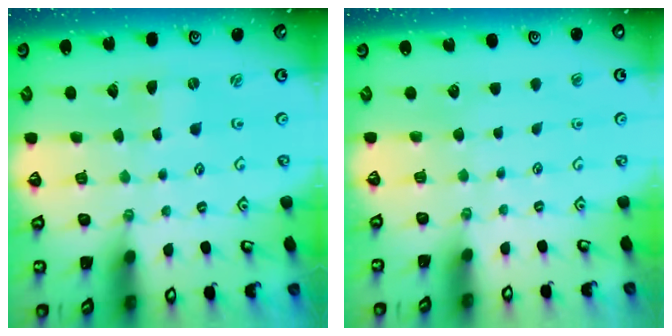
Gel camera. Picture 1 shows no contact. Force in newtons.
{"total": 0.0}